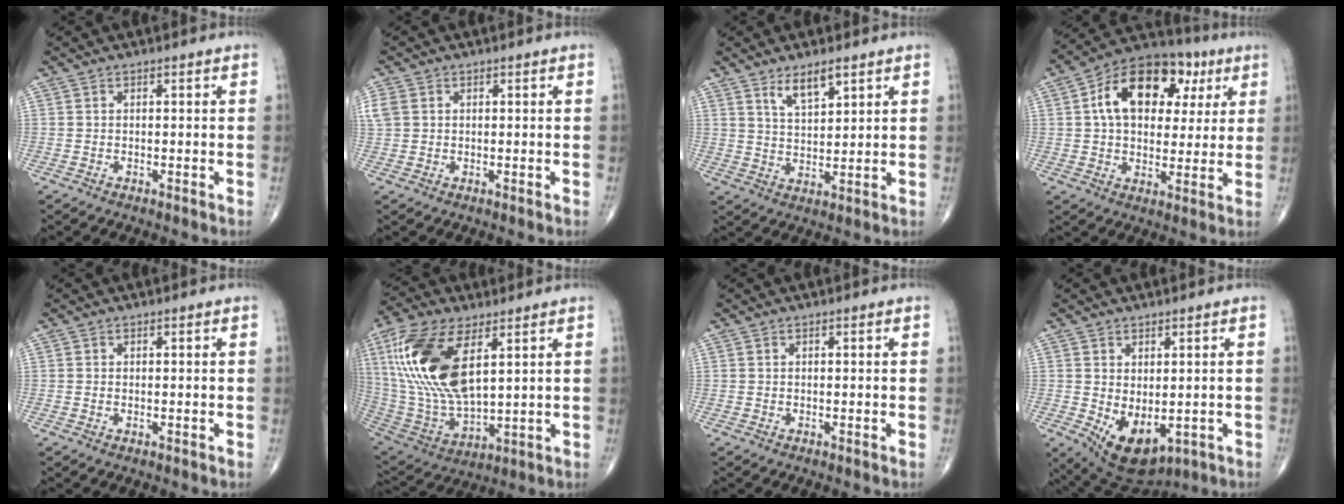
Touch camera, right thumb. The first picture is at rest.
{"total": 3.7, "force": [0.8, 3.0, 1.9], "torque": [-0.054, 0.012, 0.022]}
{"total": 5.9, "force": [3.8, 2.0, 3.9], "torque": [-0.060, -0.029, 0.072]}
{"total": 18.0, "force": [5.4, 11.6, 12.7], "torque": [-0.165, 0.010, 0.078]}
{"total": 0.0}
{"total": 21.7, "force": [7.1, 10.1, 17.8], "torque": [-0.375, -0.027, 0.138]}
{"total": 0.0}
{"total": 8.8, "force": [-1.5, 5.2, 7.0], "torque": [-0.098, -0.005, 0.004]}